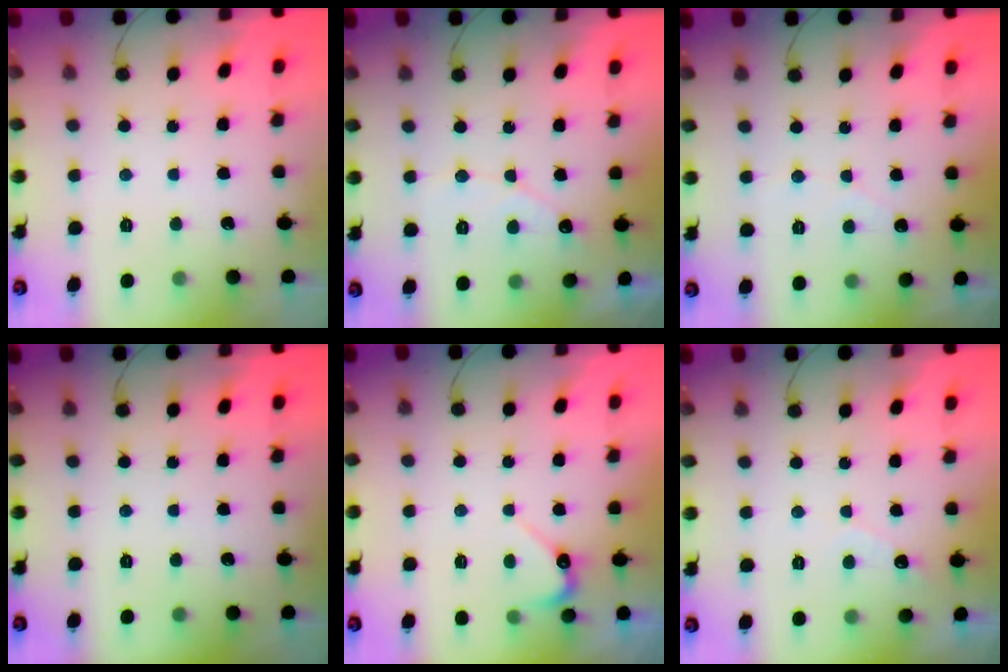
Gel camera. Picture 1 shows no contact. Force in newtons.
{"total": 5.2, "press": 5.2, "slide": 0.4}
{"total": 2.1, "press": 2.1, "slide": 0.1}
{"total": 0.0}
{"total": 3.4, "press": 3.4, "slide": 0.3}
{"total": 2.6, "press": 2.6, "slide": 0.1}